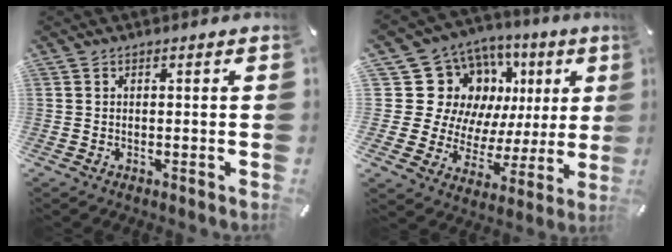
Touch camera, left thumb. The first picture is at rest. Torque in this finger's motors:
{"motor_torque": [0.38, 0.99, 0.71, -0.31, 0.07]}